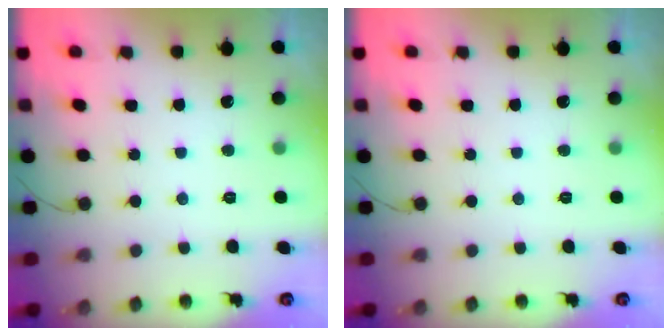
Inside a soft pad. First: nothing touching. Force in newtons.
{"total": 0.0}